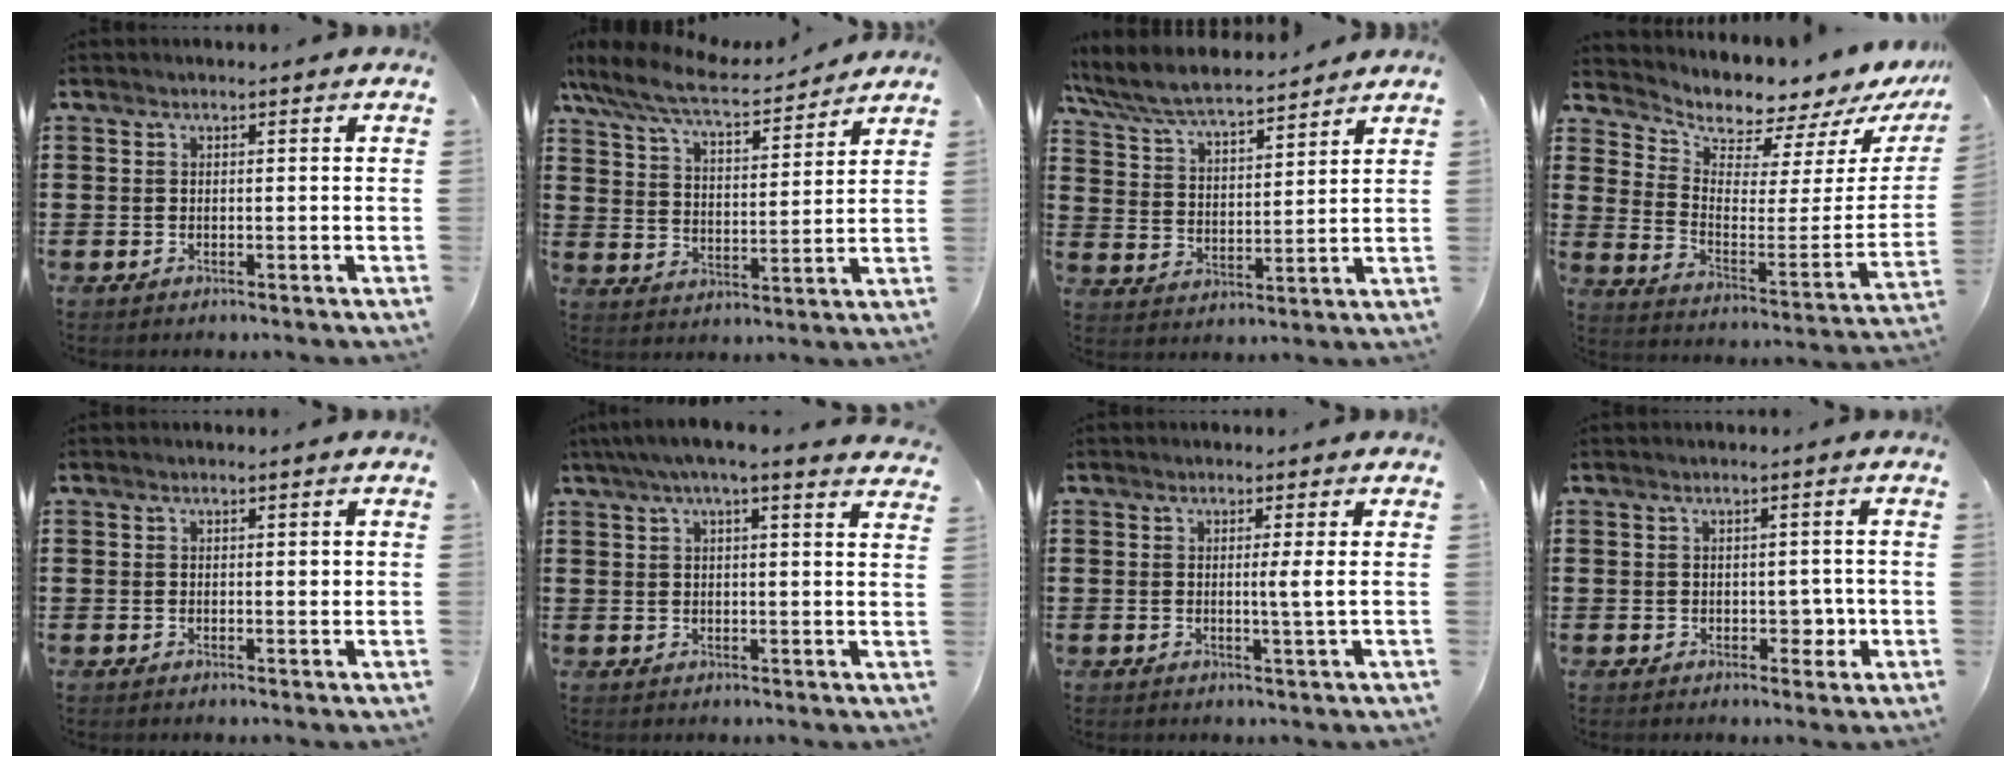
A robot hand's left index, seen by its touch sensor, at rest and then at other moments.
{"total": 7.8, "force": [7.0, 1.0, 3.4], "torque": [-0.095, -0.038, 0.120]}
{"total": 7.3, "force": [6.7, 0.9, 2.6], "torque": [-0.078, -0.036, 0.118]}
{"total": 4.9, "force": [4.8, 0.8, 0.2], "torque": [-0.031, -0.062, 0.079]}
{"total": 0.8, "force": [0.3, 0.2, 0.7], "torque": [-0.006, 0.000, 0.003]}
{"total": 4.2, "force": [3.3, 0.0, 2.5], "torque": [-0.059, -0.003, 0.058]}
{"total": 2.6, "force": [0.3, -0.6, 2.5], "torque": [-0.048, -0.008, 0.003]}
{"total": 3.0, "force": [-0.3, 1.8, 2.3], "torque": [-0.036, -0.001, -0.008]}